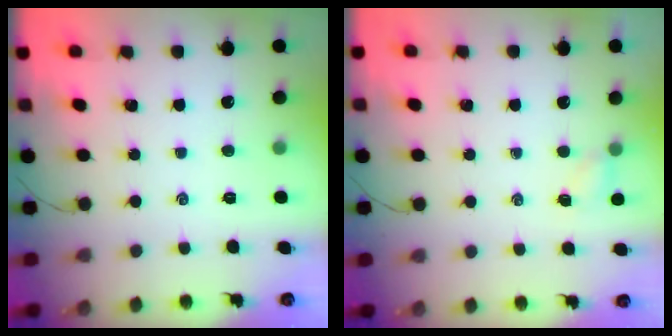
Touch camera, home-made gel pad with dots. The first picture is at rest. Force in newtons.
{"total": 2.7, "press": 2.5, "slide": 0.8}